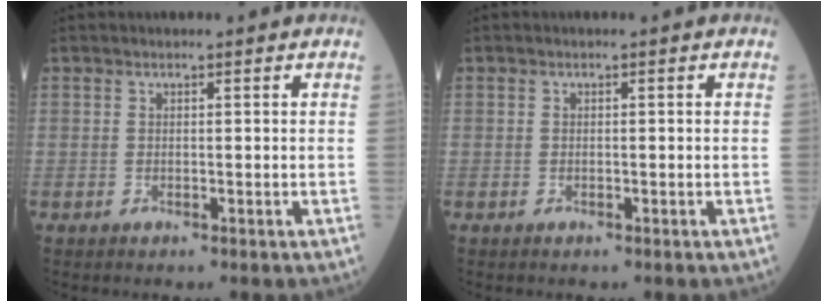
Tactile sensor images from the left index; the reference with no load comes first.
{"total": 0.0}